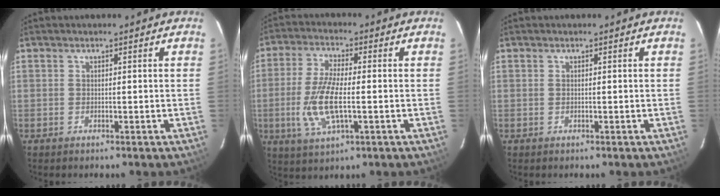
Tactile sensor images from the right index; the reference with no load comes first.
{"total": 10.5, "force": [-1.9, 3.3, 9.8], "torque": [-0.205, -0.008, -0.037]}
{"total": 0.0}